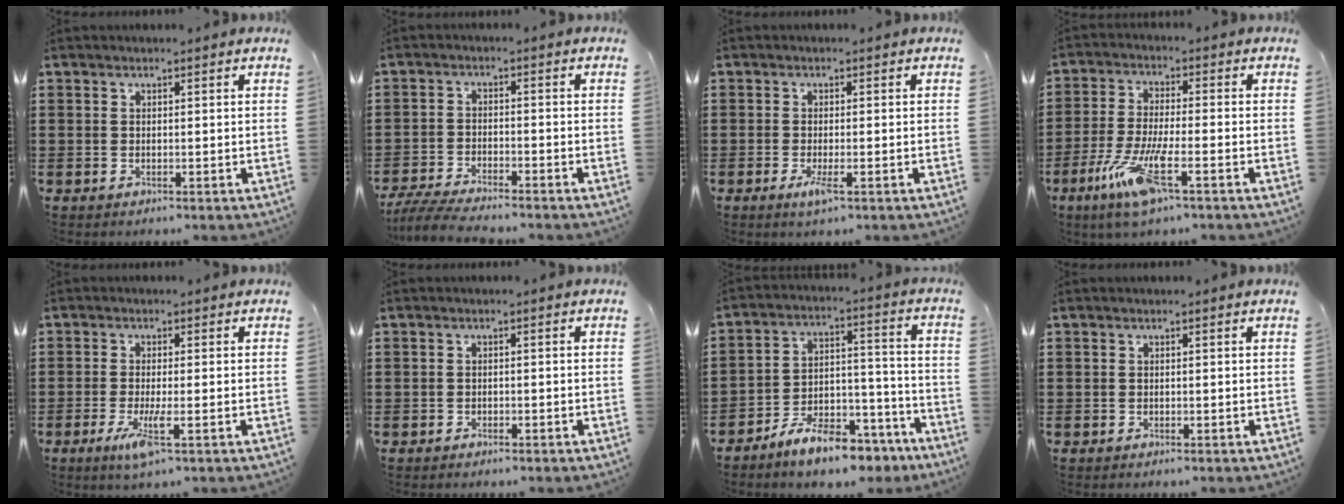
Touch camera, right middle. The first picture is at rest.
{"total": 4.7, "force": [-4.4, 0.2, 1.7], "torque": [-0.048, -0.015, -0.091]}
{"total": 2.4, "force": [-0.9, 0.3, 2.2], "torque": [-0.051, -0.012, -0.019]}
{"total": 9.3, "force": [-4.7, 1.8, 7.9], "torque": [-0.177, -0.014, -0.090]}
{"total": 4.6, "force": [-1.7, 0.3, 4.2], "torque": [-0.091, -0.020, -0.033]}
{"total": 0.8, "force": [-0.7, 0.2, 0.1], "torque": [-0.003, -0.002, -0.015]}
{"total": 9.6, "force": [-8.4, 2.6, 3.8], "torque": [-0.058, 0.033, -0.156]}
{"total": 0.0}